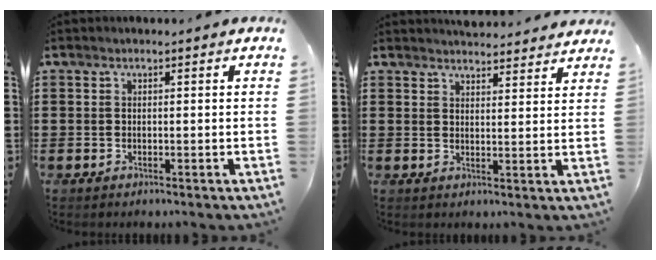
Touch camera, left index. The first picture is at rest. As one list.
[{"total": 3.7, "force": [3.6, 0.2, 0.2], "torque": [-0.007, -0.015, 0.067]}]